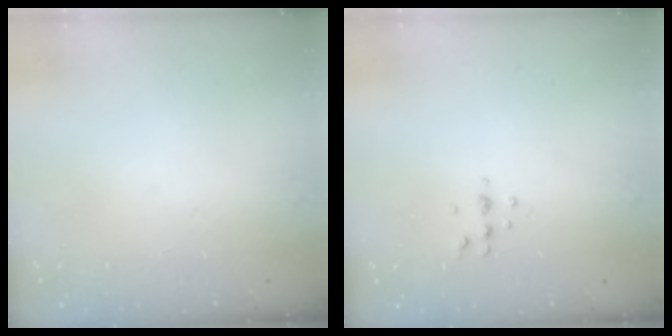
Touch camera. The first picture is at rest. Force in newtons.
{"total": 5.2, "press": 5.0, "slide": 1.1}